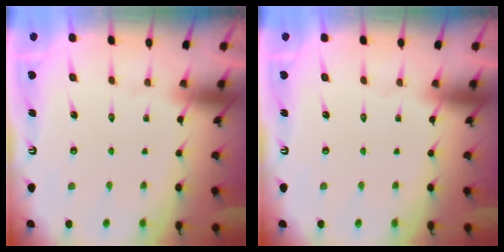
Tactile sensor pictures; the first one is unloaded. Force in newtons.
{"total": 0.0}